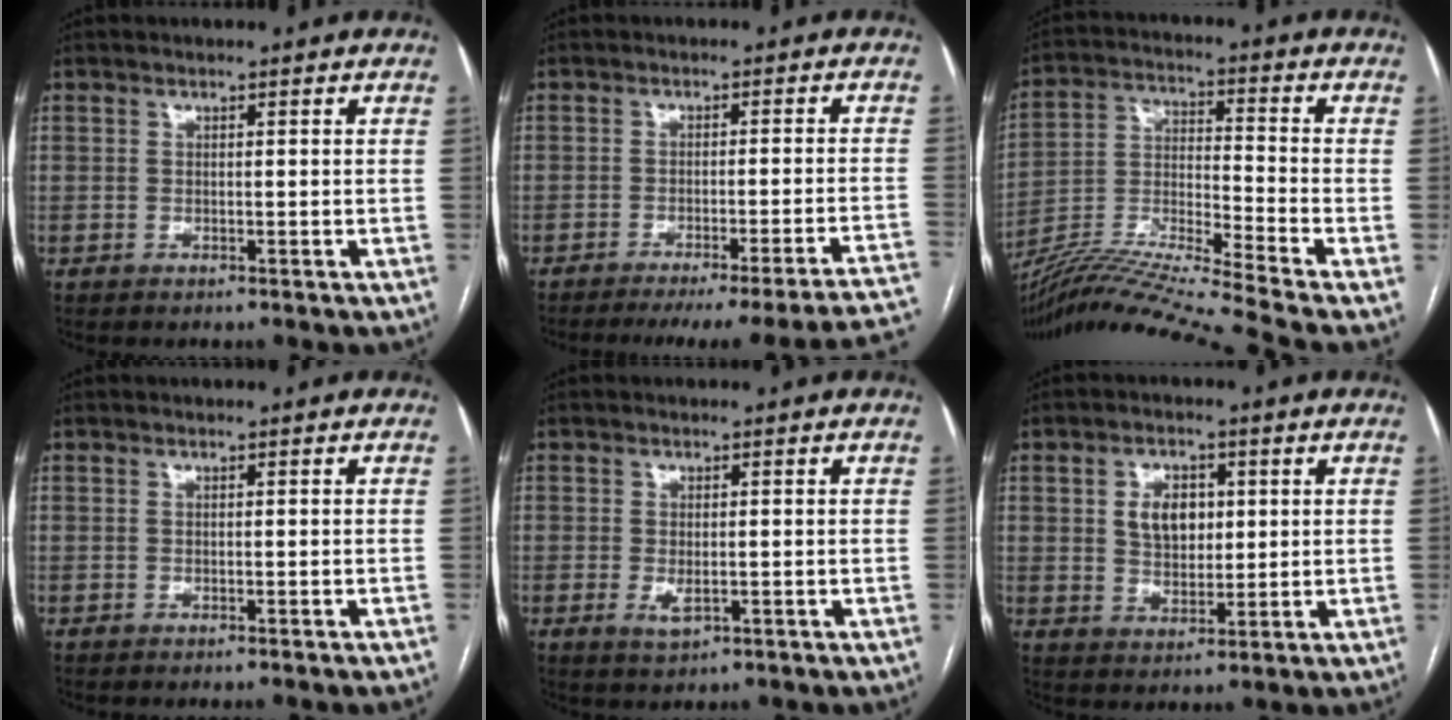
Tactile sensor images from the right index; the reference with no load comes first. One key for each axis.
{"total": 21.7, "fx": -19.5, "fy": -1.3, "fz": 9.6, "tx": -0.047, "ty": -0.021, "tz": -0.238}
{"total": 18.6, "fx": -16.0, "fy": -3.1, "fz": 8.8, "tx": -0.177, "ty": -0.014, "tz": -0.286}
{"total": 1.2, "fx": -1.1, "fy": -0.3, "fz": 0.5, "tx": 0.001, "ty": 0.007, "tz": -0.017}
{"total": 2.8, "fx": -0.7, "fy": 1.4, "fz": 2.3, "tx": -0.041, "ty": -0.005, "tz": -0.004}
{"total": 6.1, "fx": 1.6, "fy": 4.0, "fz": 4.3, "tx": -0.077, "ty": 0.007, "tz": 0.034}